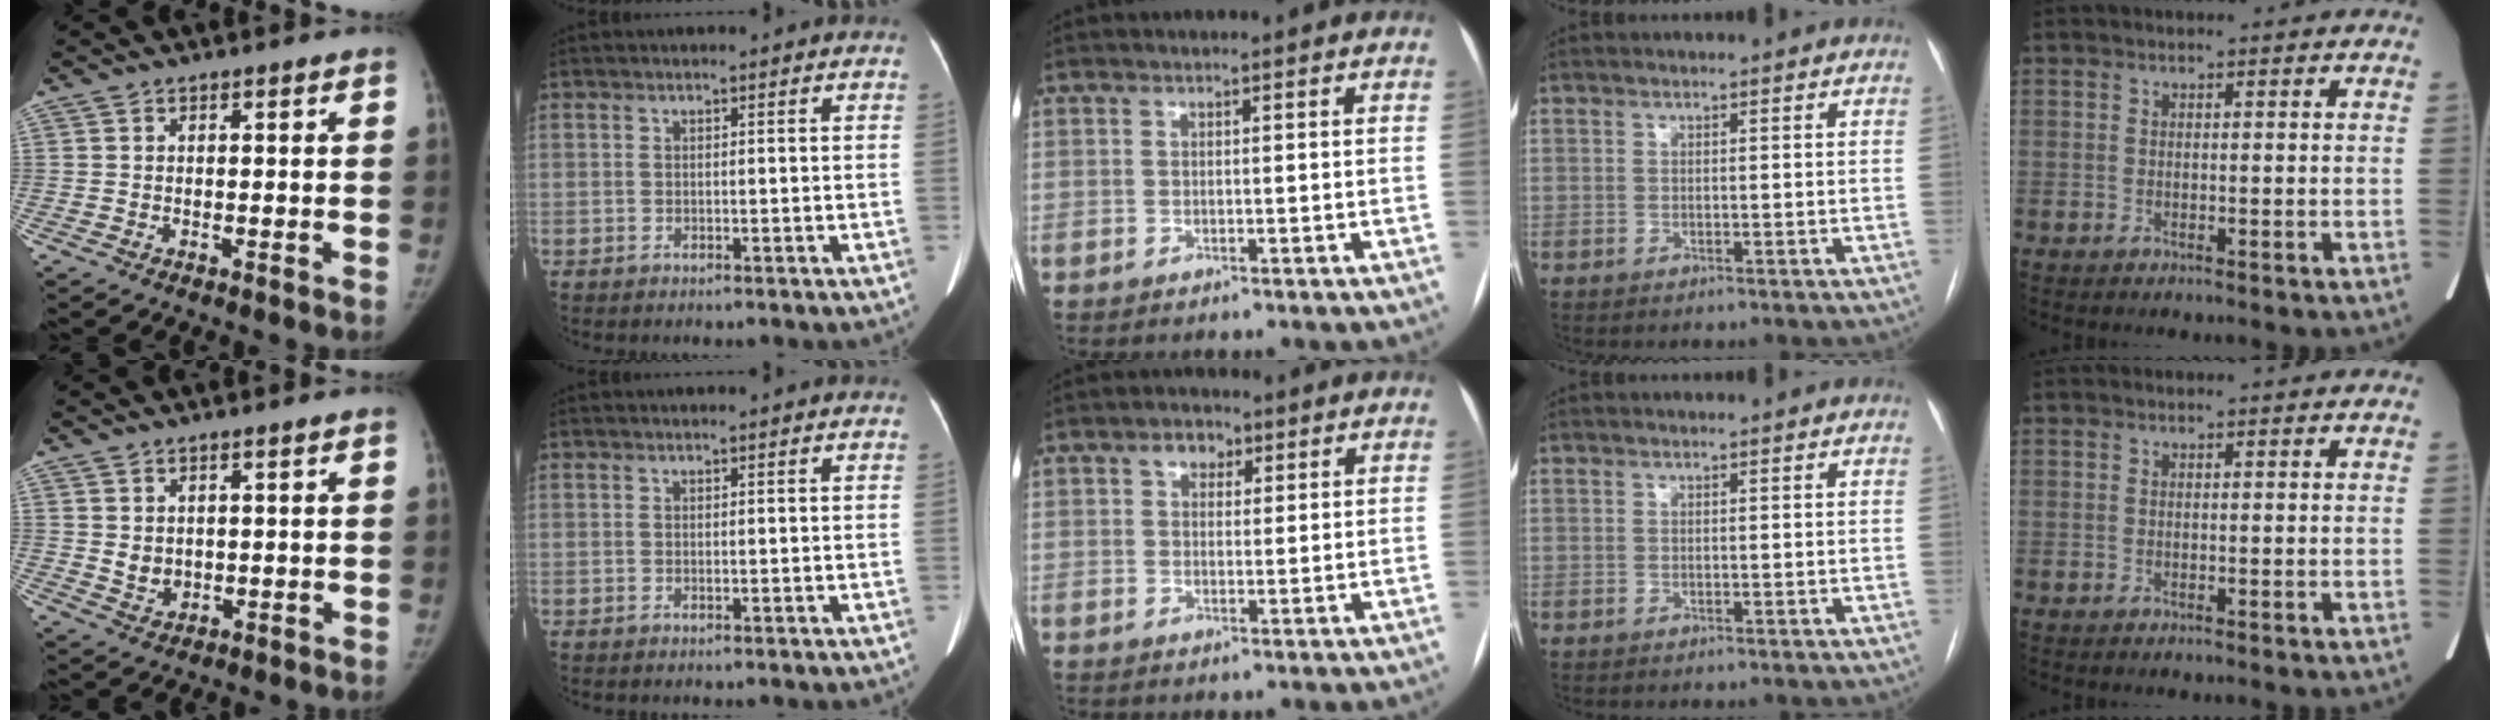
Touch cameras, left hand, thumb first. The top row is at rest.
{"thumb": {"total": 3.2, "force": [1.0, 2.4, 1.9], "torque": [-0.022, -0.013, 0.028]}, "middle": {"total": 3.2, "force": [1.6, 2.2, 1.7], "torque": [-0.028, 0.014, 0.025]}}